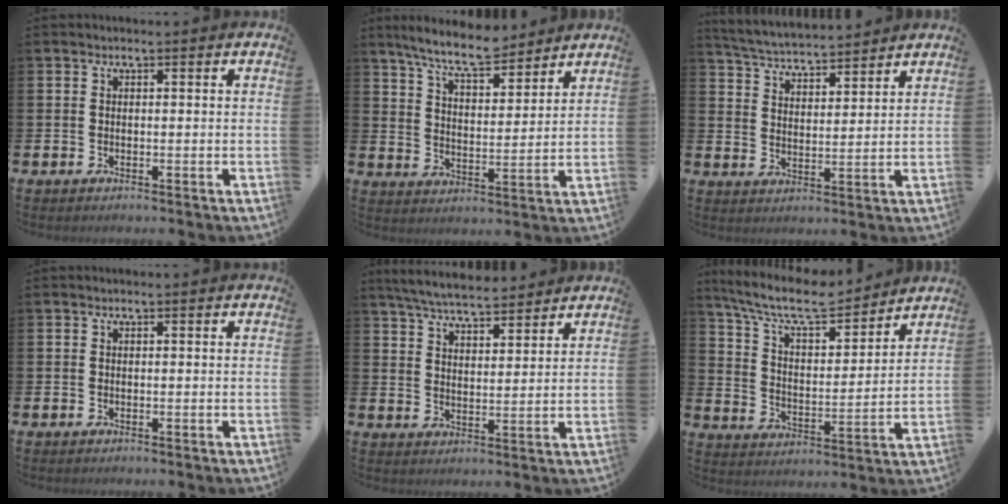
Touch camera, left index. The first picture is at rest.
{"total": 8.5, "force": [7.8, 1.4, 3.1], "torque": [-0.082, -0.033, 0.141]}
{"total": 4.9, "force": [4.8, 0.5, 0.4], "torque": [-0.030, -0.030, 0.085]}
{"total": 0.0}
{"total": 6.4, "force": [6.1, 0.8, 1.5], "torque": [-0.054, -0.023, 0.112]}
{"total": 9.3, "force": [8.4, 2.1, 3.4], "torque": [-0.100, -0.051, 0.145]}